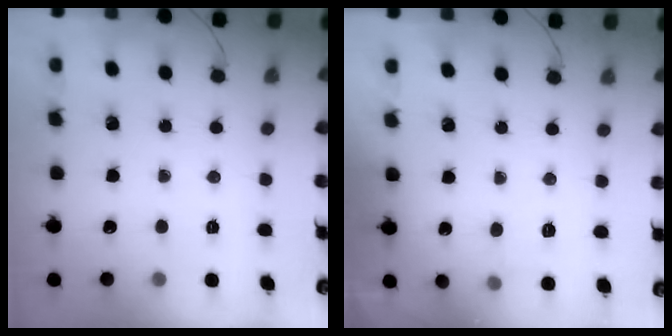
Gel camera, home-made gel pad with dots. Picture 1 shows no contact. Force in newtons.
{"total": 3.6, "press": 3.3, "slide": 1.3}